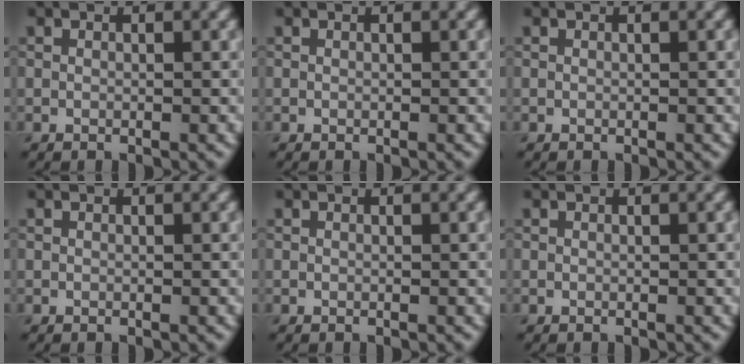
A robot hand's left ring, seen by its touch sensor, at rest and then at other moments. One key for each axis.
{"total": 0.0}
{"total": 0.0}
{"total": 0.0}
{"total": 0.0}
{"total": 0.0}